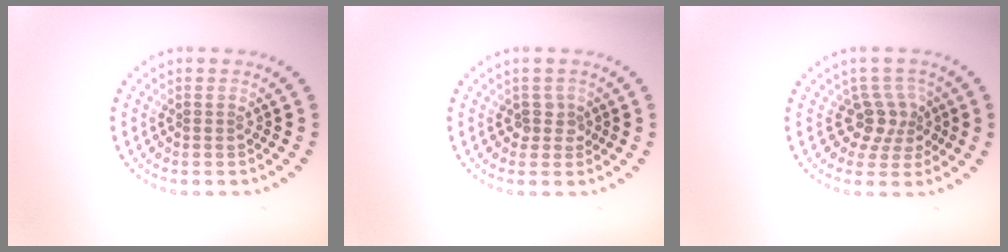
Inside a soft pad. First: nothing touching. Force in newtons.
{"total": 1.4, "press": 1.0, "slide": 1.0}
{"total": 2.8, "press": 2.2, "slide": 1.8}